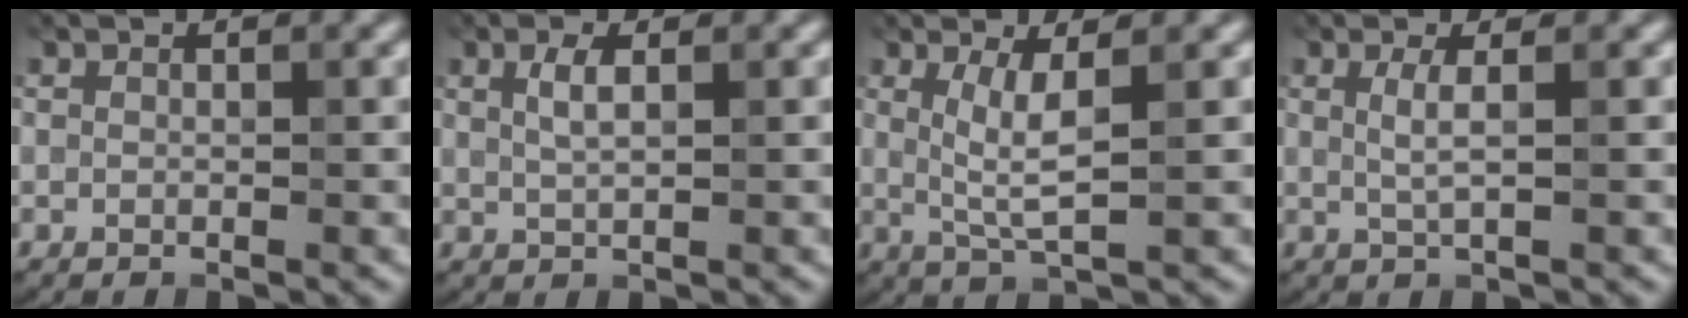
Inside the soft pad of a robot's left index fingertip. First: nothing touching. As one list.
[{"total": 1.8, "force": [0.8, 0.5, 1.6], "torque": [-0.035, 0.005, 0.016]}, {"total": 3.4, "force": [0.6, 0.5, 3.3], "torque": [-0.072, -0.004, 0.015]}, {"total": 1.9, "force": [0.3, 0.3, 1.9], "torque": [-0.035, 0.000, 0.005]}]